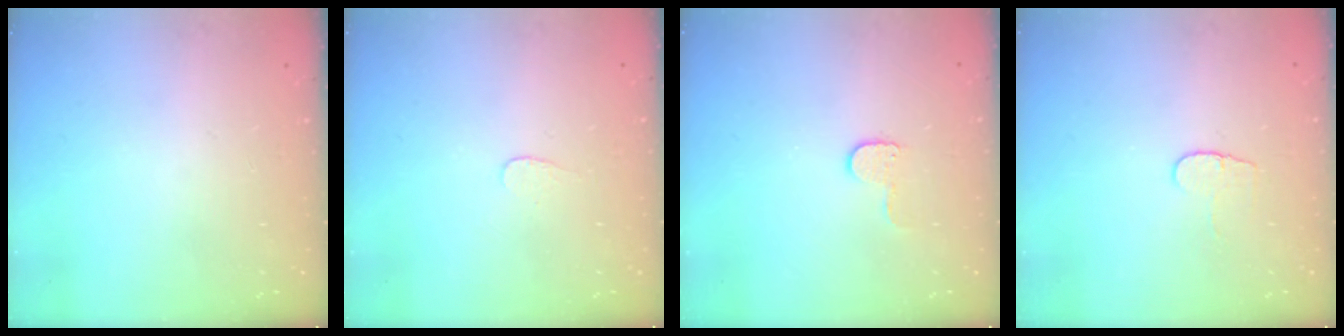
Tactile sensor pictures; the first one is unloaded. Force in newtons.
{"total": 3.0, "press": 3.0, "slide": 0.2}
{"total": 5.4, "press": 5.4, "slide": 0.5}
{"total": 4.8, "press": 4.8, "slide": 0.4}